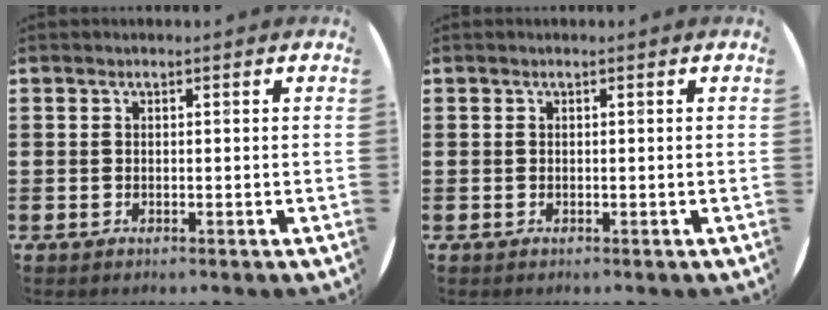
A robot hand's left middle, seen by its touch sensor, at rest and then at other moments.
{"total": 0.0}